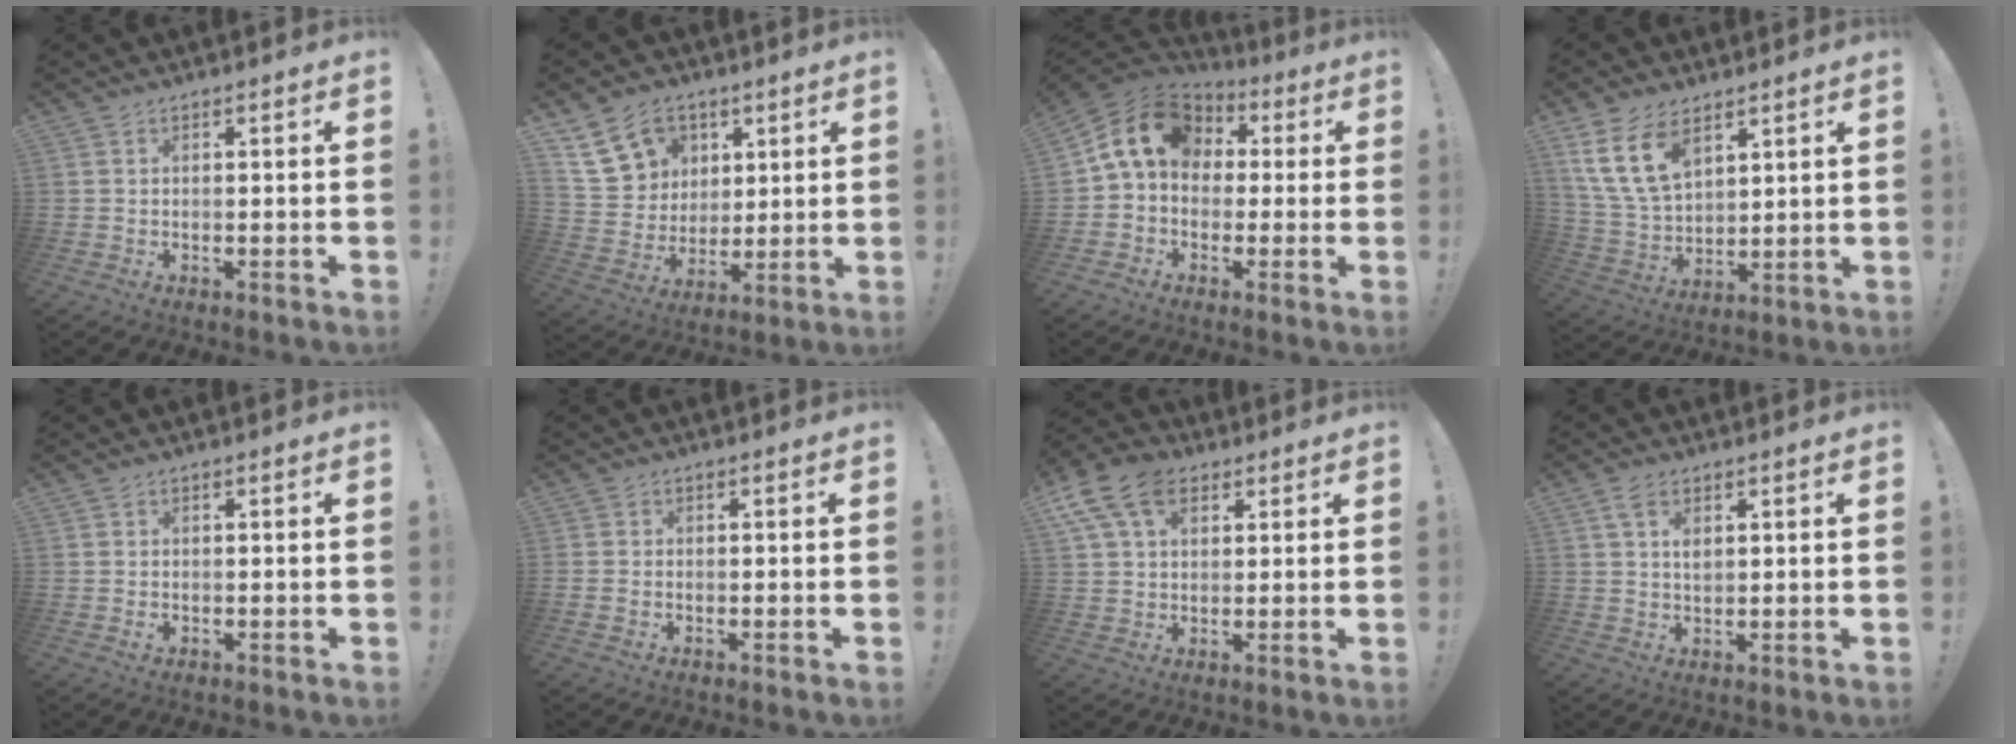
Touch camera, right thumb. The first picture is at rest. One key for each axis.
{"total": 16.2, "fx": 8.2, "fy": 12.6, "fz": 5.8, "tx": -0.102, "ty": -0.033, "tz": 0.176}
{"total": 14.0, "fx": 3.2, "fy": 10.7, "fz": 8.5, "tx": -0.147, "ty": 0.003, "tz": 0.061}
{"total": 13.4, "fx": 7.6, "fy": 7.7, "fz": 7.9, "tx": -0.178, "ty": -0.030, "tz": 0.148}
{"total": 0.9, "fx": -0.5, "fy": 0.6, "fz": 0.5, "tx": -0.007, "ty": 0.003, "tz": -0.008}
{"total": 0.8, "fx": -0.6, "fy": 0.5, "fz": 0.3, "tx": -0.009, "ty": 0.004, "tz": -0.009}
{"total": 12.8, "fx": 5.7, "fy": 8.7, "fz": 7.5, "tx": -0.136, "ty": -0.009, "tz": 0.112}
{"total": 4.1, "fx": 1.8, "fy": 2.1, "fz": 2.9, "tx": -0.045, "ty": -0.008, "tz": 0.029}